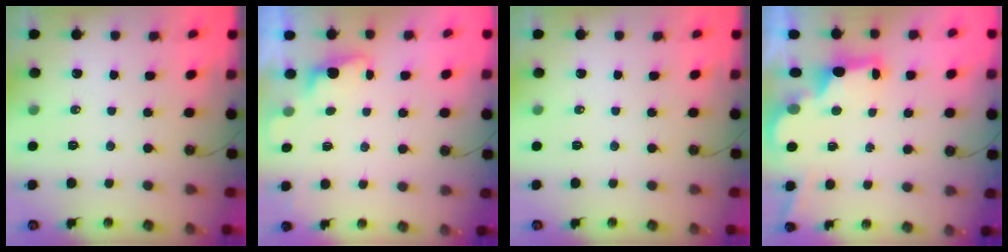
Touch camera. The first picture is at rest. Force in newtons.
{"total": 1.4, "press": 1.1, "slide": 0.8}
{"total": 0.0}
{"total": 2.7, "press": 2.6, "slide": 0.9}